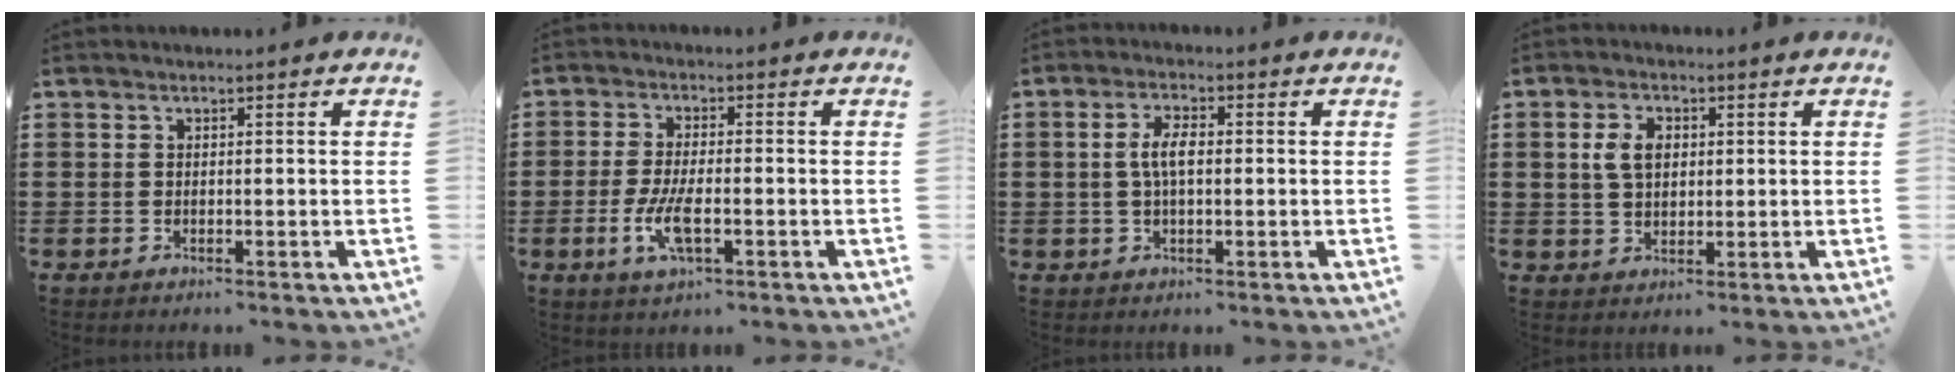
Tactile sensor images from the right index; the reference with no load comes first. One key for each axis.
{"total": 5.8, "fx": -1.8, "fy": 1.9, "fz": 5.2, "tx": -0.111, "ty": -0.007, "tz": -0.036}
{"total": 4.3, "fx": 0.1, "fy": 1.8, "fz": 3.9, "tx": -0.084, "ty": 0.004, "tz": -0.003}
{"total": 4.4, "fx": 0.9, "fy": 2.9, "fz": 3.2, "tx": -0.071, "ty": 0.012, "tz": 0.014}